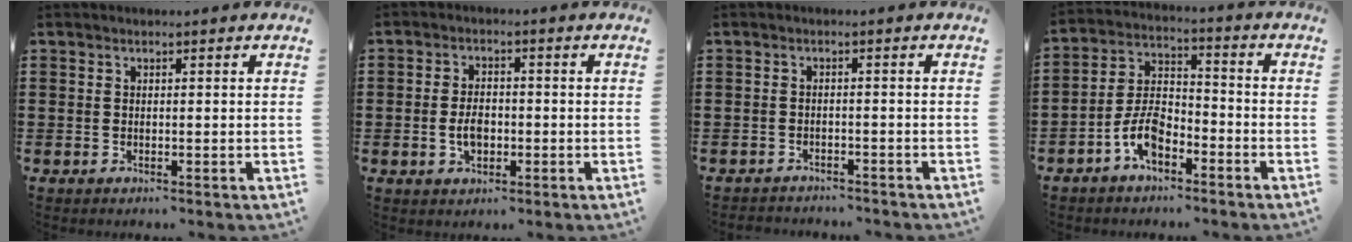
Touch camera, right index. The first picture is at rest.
{"total": 3.8, "force": [-0.7, 2.4, 2.9], "torque": [-0.062, 0.003, -0.015]}
{"total": 1.7, "force": [-1.6, 0.2, -0.1], "torque": [-0.005, 0.001, -0.036]}
{"total": 7.2, "force": [-4.1, 3.7, 4.8], "torque": [-0.113, 0.009, -0.081]}